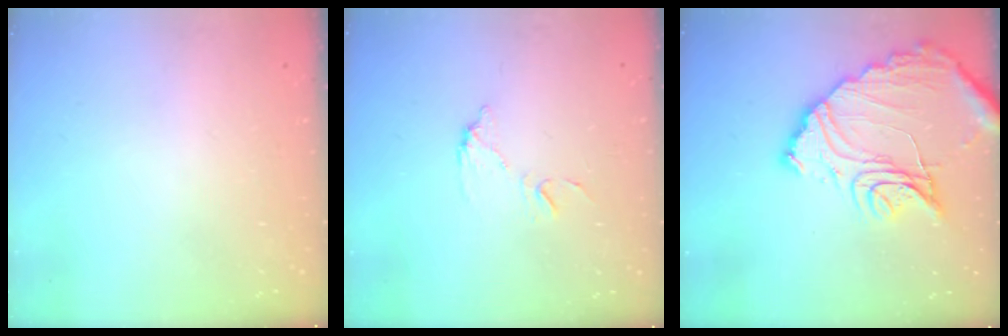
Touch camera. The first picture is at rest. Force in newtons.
{"total": 7.6, "press": 7.6, "slide": 0.4}
{"total": 18.9, "press": 18.8, "slide": 1.6}